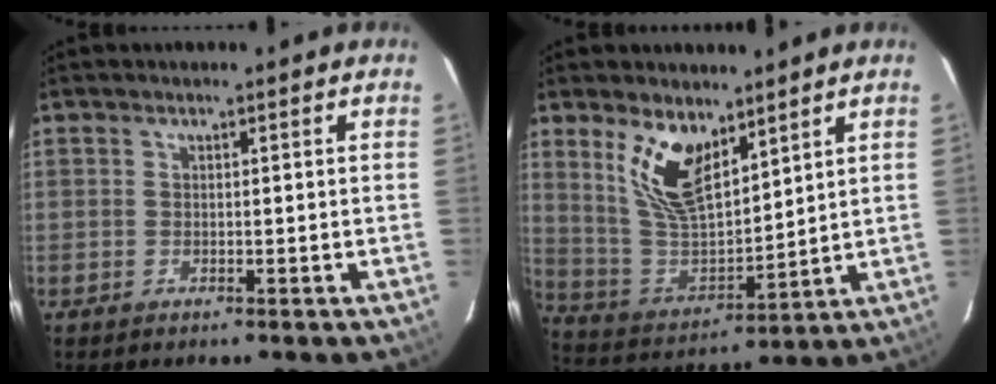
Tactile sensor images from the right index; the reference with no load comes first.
{"total": 13.7, "force": [8.0, 6.1, 9.2], "torque": [-0.182, -0.002, 0.171]}